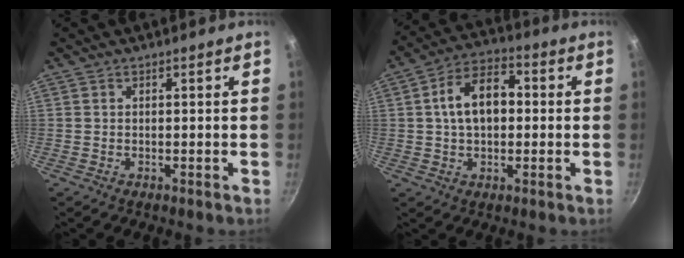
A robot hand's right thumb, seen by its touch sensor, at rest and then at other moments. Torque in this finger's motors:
{"motor_torque": [-0.84, 0.56, 0.92, -0.16, 0.10]}